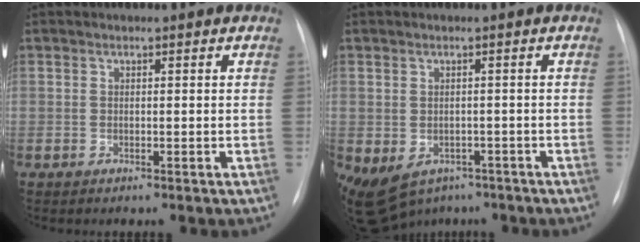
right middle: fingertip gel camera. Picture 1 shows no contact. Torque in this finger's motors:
{"motor_torque": [1.28, -0.86, 0.72, 0.19]}